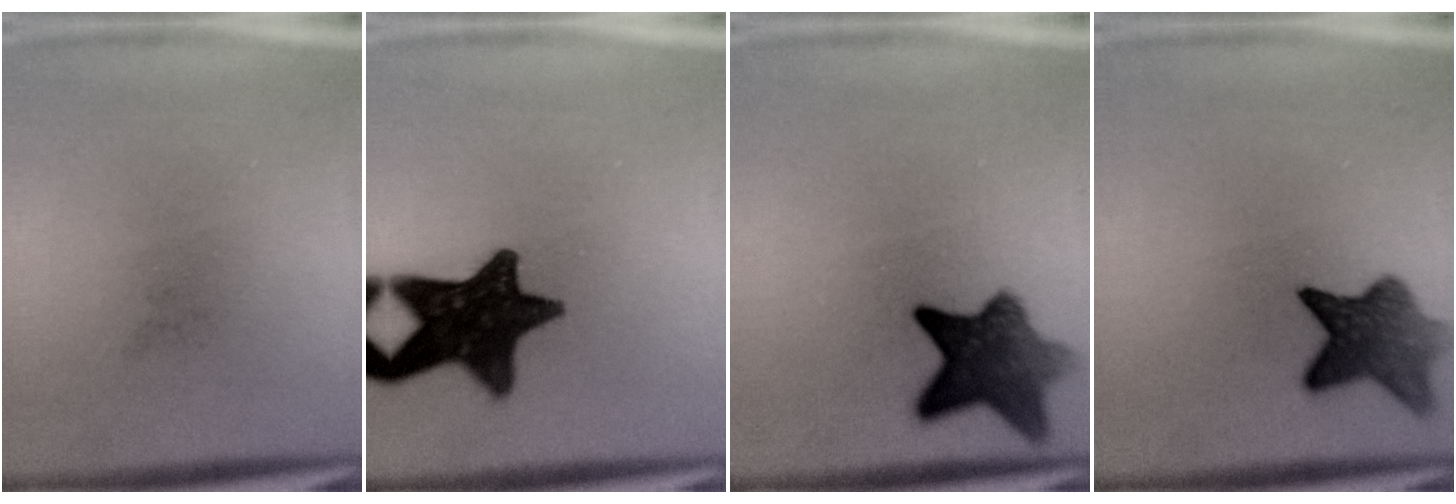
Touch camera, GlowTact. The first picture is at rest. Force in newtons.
{"total": 14.6}
{"total": 9.0}
{"total": 7.5}